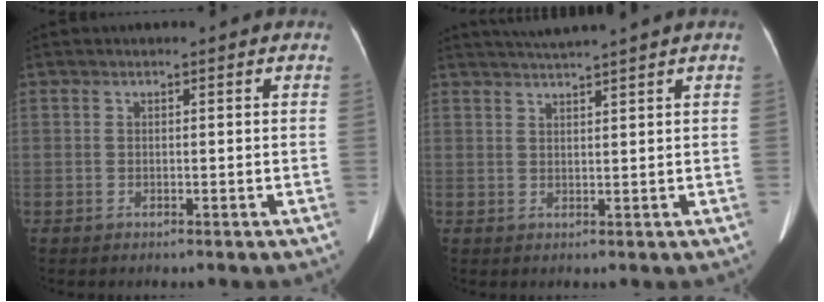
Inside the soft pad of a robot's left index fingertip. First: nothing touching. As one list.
[{"total": 4.2, "force": [3.6, -1.5, 1.6], "torque": [-0.024, 0.010, 0.065]}]